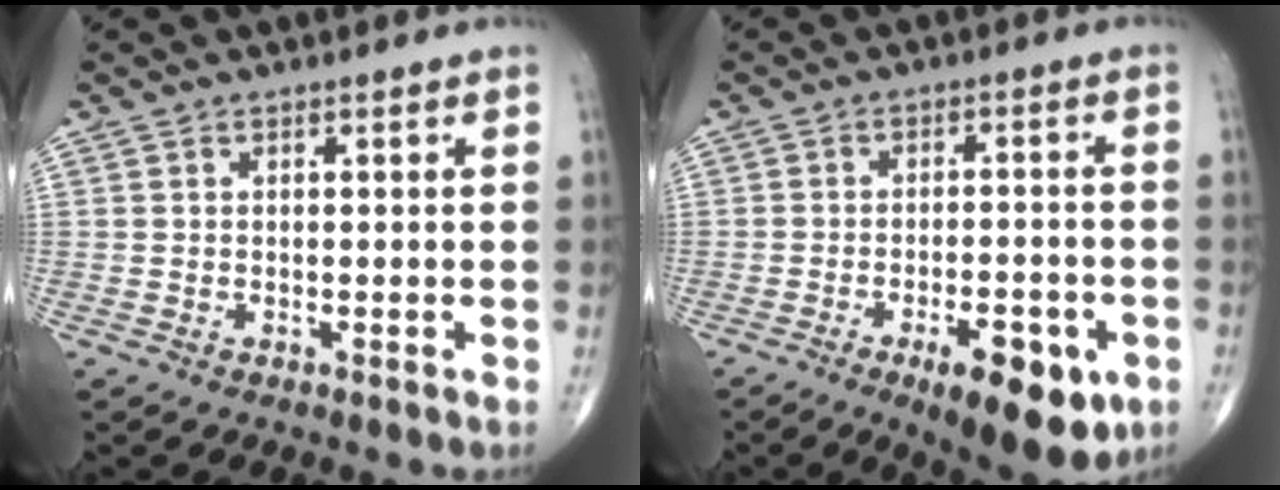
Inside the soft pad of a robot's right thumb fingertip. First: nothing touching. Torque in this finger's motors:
{"motor_torque": [1.87, 2.01, 0.12, -0.27, 0.37]}